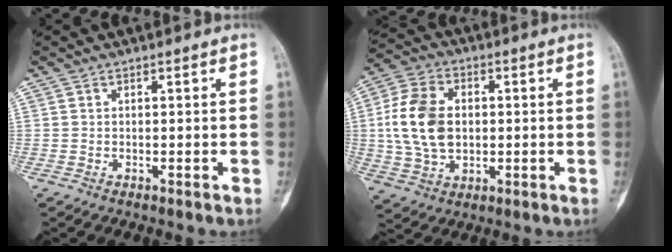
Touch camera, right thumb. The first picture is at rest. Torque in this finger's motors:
{"motor_torque": [1.42, 0.91, 0.44, -1.02, 0.28]}